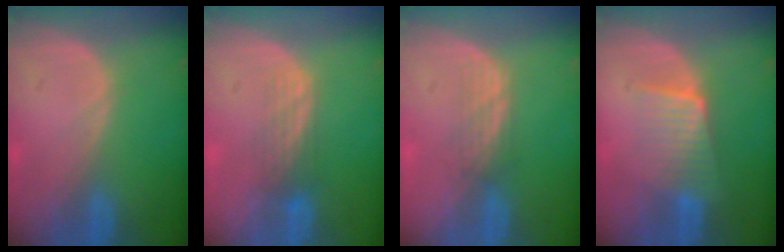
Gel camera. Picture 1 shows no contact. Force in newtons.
{"total": 3.4, "press": 3.0, "slide": 1.7}
{"total": 2.7, "press": 2.5, "slide": 0.9}
{"total": 5.7, "press": 5.4, "slide": 1.8}